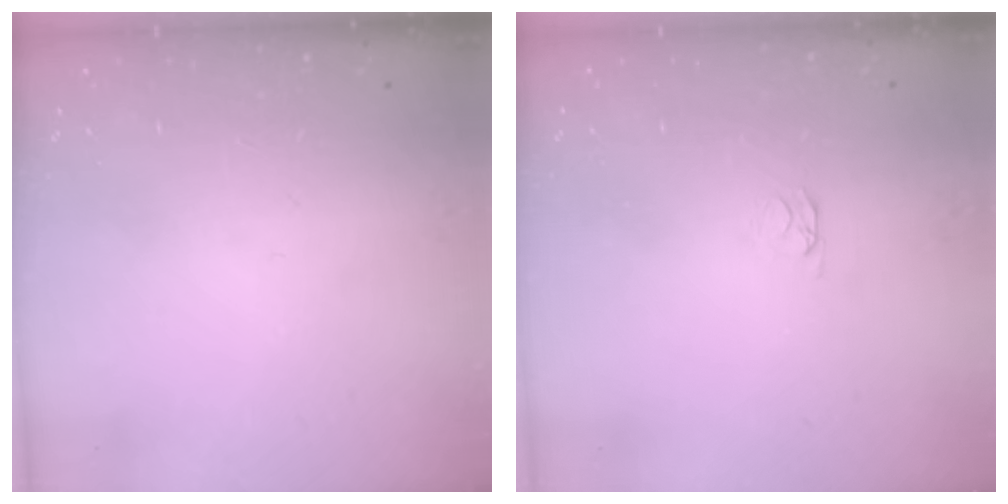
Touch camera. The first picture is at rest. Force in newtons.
{"total": 2.1, "press": 2.0, "slide": 0.3}